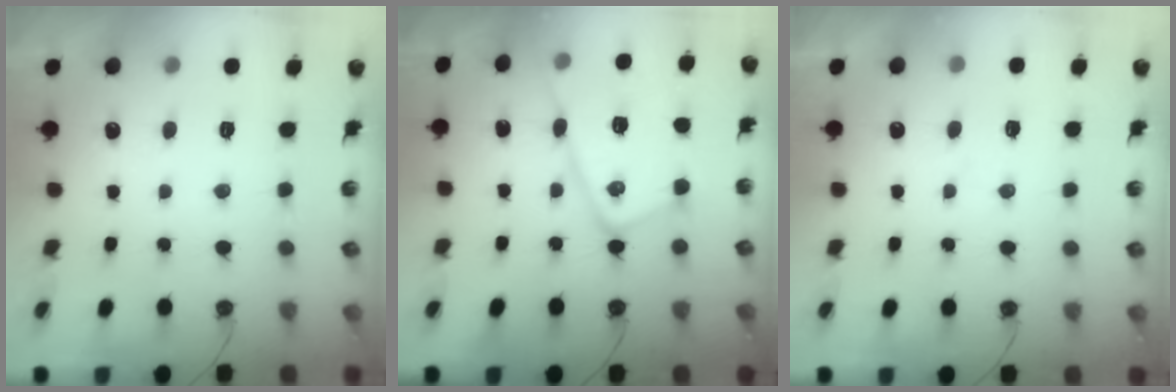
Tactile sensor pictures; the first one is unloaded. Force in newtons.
{"total": 17.3, "press": 17.2, "slide": 1.4}
{"total": 3.8, "press": 3.7, "slide": 0.4}